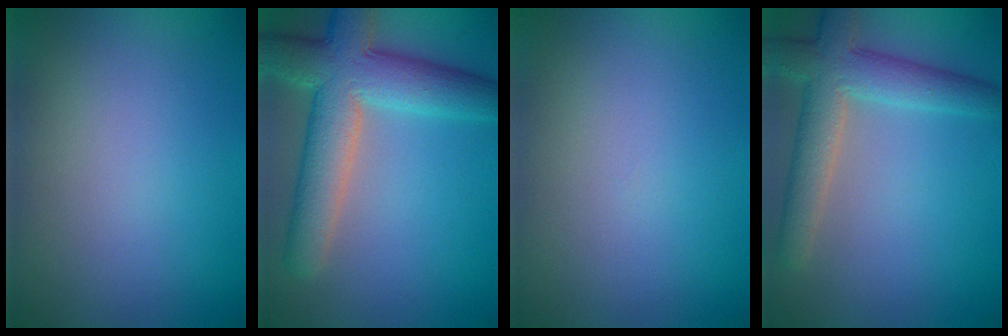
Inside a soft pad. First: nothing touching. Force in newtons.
{"total": 8.7, "press": 8.7, "slide": 0.6}
{"total": 0.0}
{"total": 5.5, "press": 5.5, "slide": 0.3}